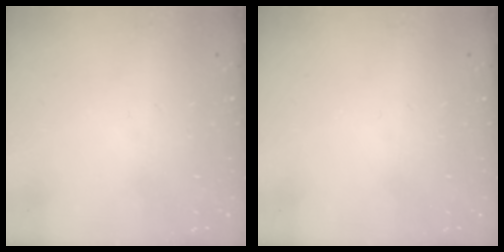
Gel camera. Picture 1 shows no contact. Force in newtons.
{"total": 0.0}